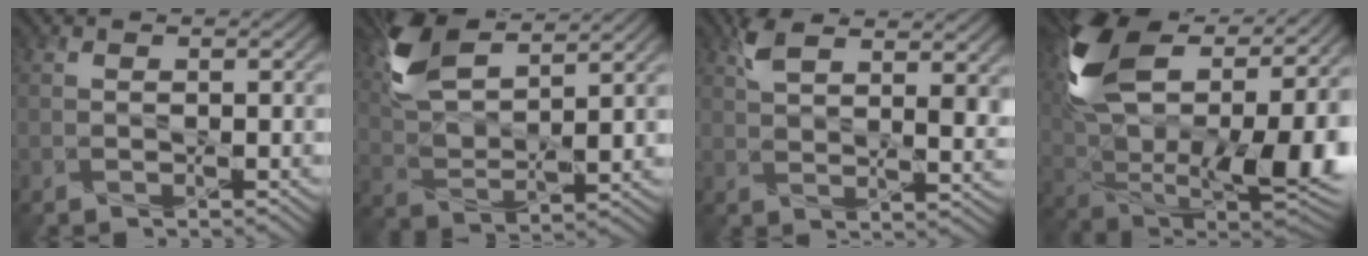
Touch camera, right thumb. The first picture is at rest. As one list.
[{"total": 10.0, "force": [6.2, 3.6, 6.9], "torque": [-0.163, 0.009, 0.127]}, {"total": 9.0, "force": [4.4, 3.5, 7.0], "torque": [-0.134, 0.000, 0.085]}, {"total": 19.3, "force": [5.3, 11.6, 14.5], "torque": [-0.292, 0.000, 0.101]}]